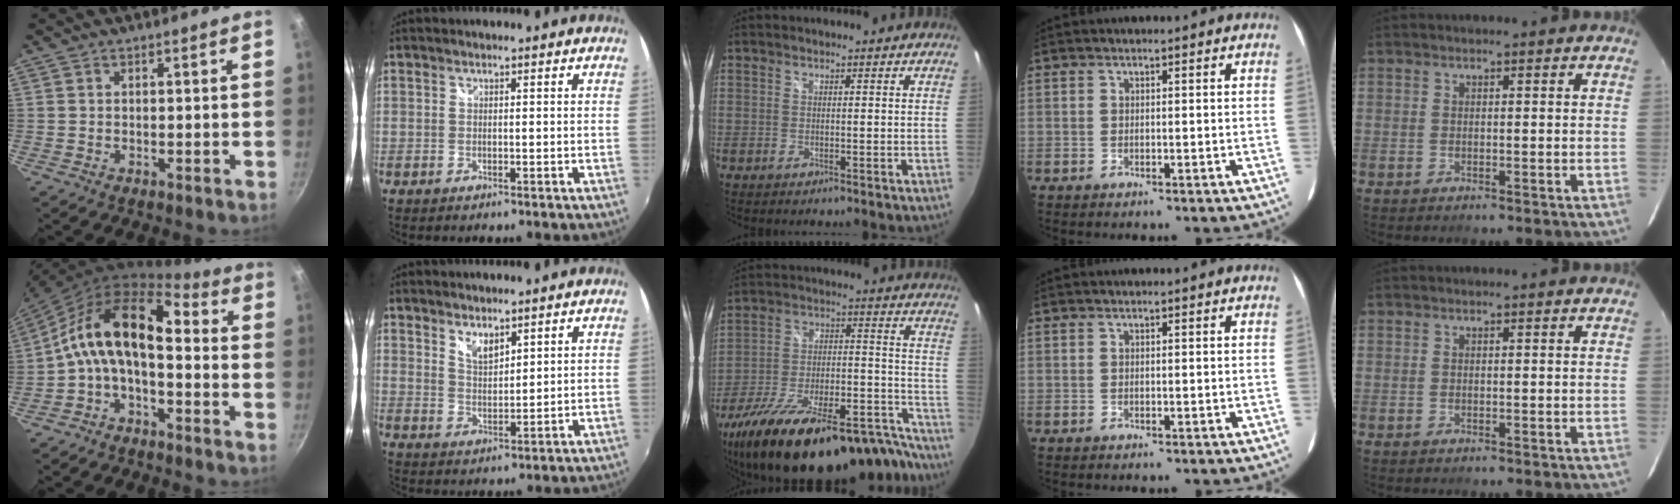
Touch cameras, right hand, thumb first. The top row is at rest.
{"thumb": {"total": 13.9, "force": [-1.9, 7.7, 11.5], "torque": [-0.203, 0.058, -0.056]}, "index": {"total": 4.0, "force": [3.2, 1.4, 1.9], "torque": [-0.030, -0.003, 0.058]}, "middle": {"total": 33.7, "force": [-26.8, 10.1, 17.8], "torque": [-0.279, -0.016, -0.382]}}